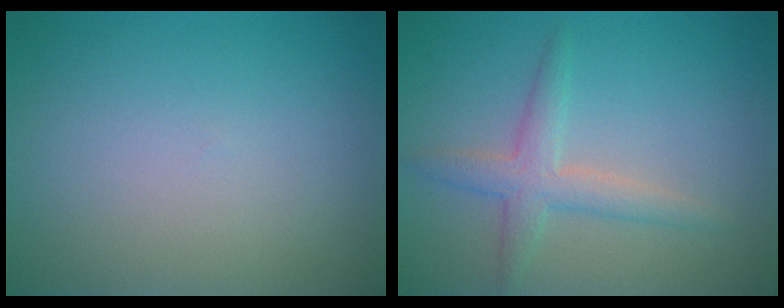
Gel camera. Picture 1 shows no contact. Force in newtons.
{"total": 2.8, "press": 2.8, "slide": 0.0}